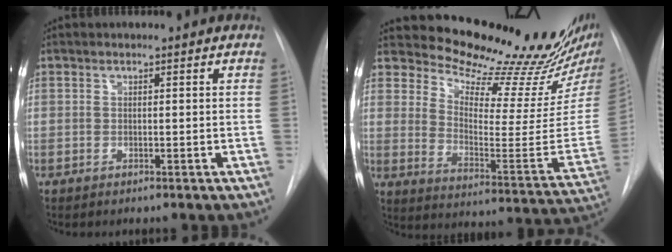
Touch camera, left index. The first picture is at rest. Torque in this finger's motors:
{"motor_torque": [1.07, -1.07, 0.09, -0.01]}